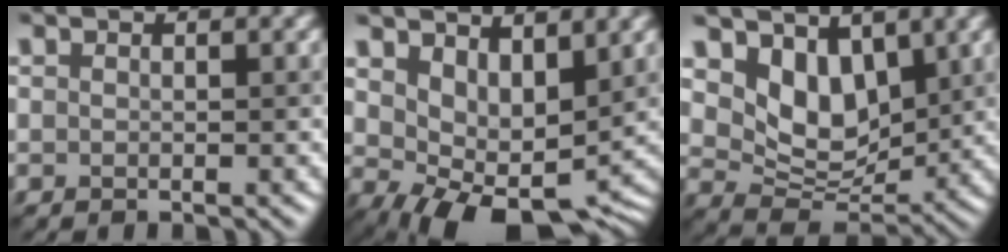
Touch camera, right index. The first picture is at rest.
{"total": 6.7, "force": [1.8, 4.2, 4.9], "torque": [-0.066, -0.027, 0.055]}
{"total": 5.0, "force": [2.9, 3.1, 2.5], "torque": [-0.061, -0.019, 0.051]}